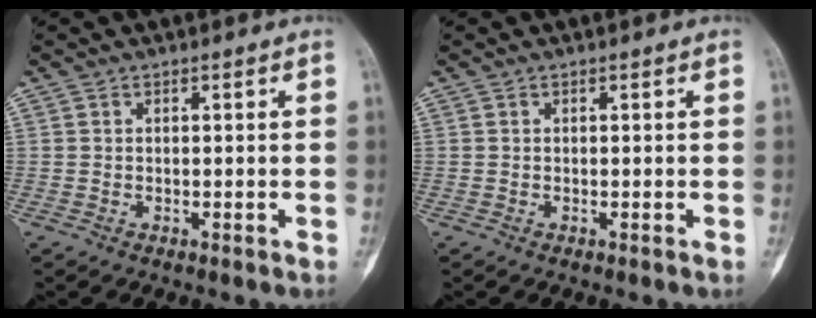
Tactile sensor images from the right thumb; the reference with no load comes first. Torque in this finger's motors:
{"motor_torque": [-0.47, 0.13, -0.26, 0.01, 0.04]}